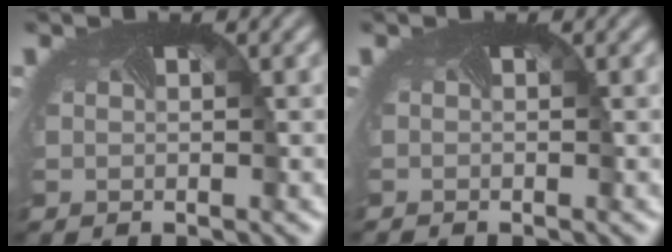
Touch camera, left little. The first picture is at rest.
{"total": 0.5, "force": [-0.4, -0.3, -0.2], "torque": [0.002, -0.004, -0.007]}